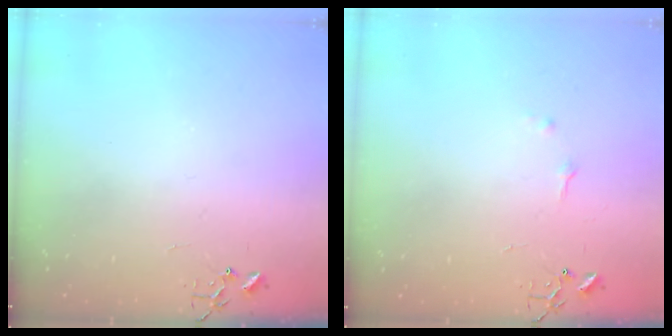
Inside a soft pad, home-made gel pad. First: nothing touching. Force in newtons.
{"total": 4.8, "press": 4.8, "slide": 0.7}